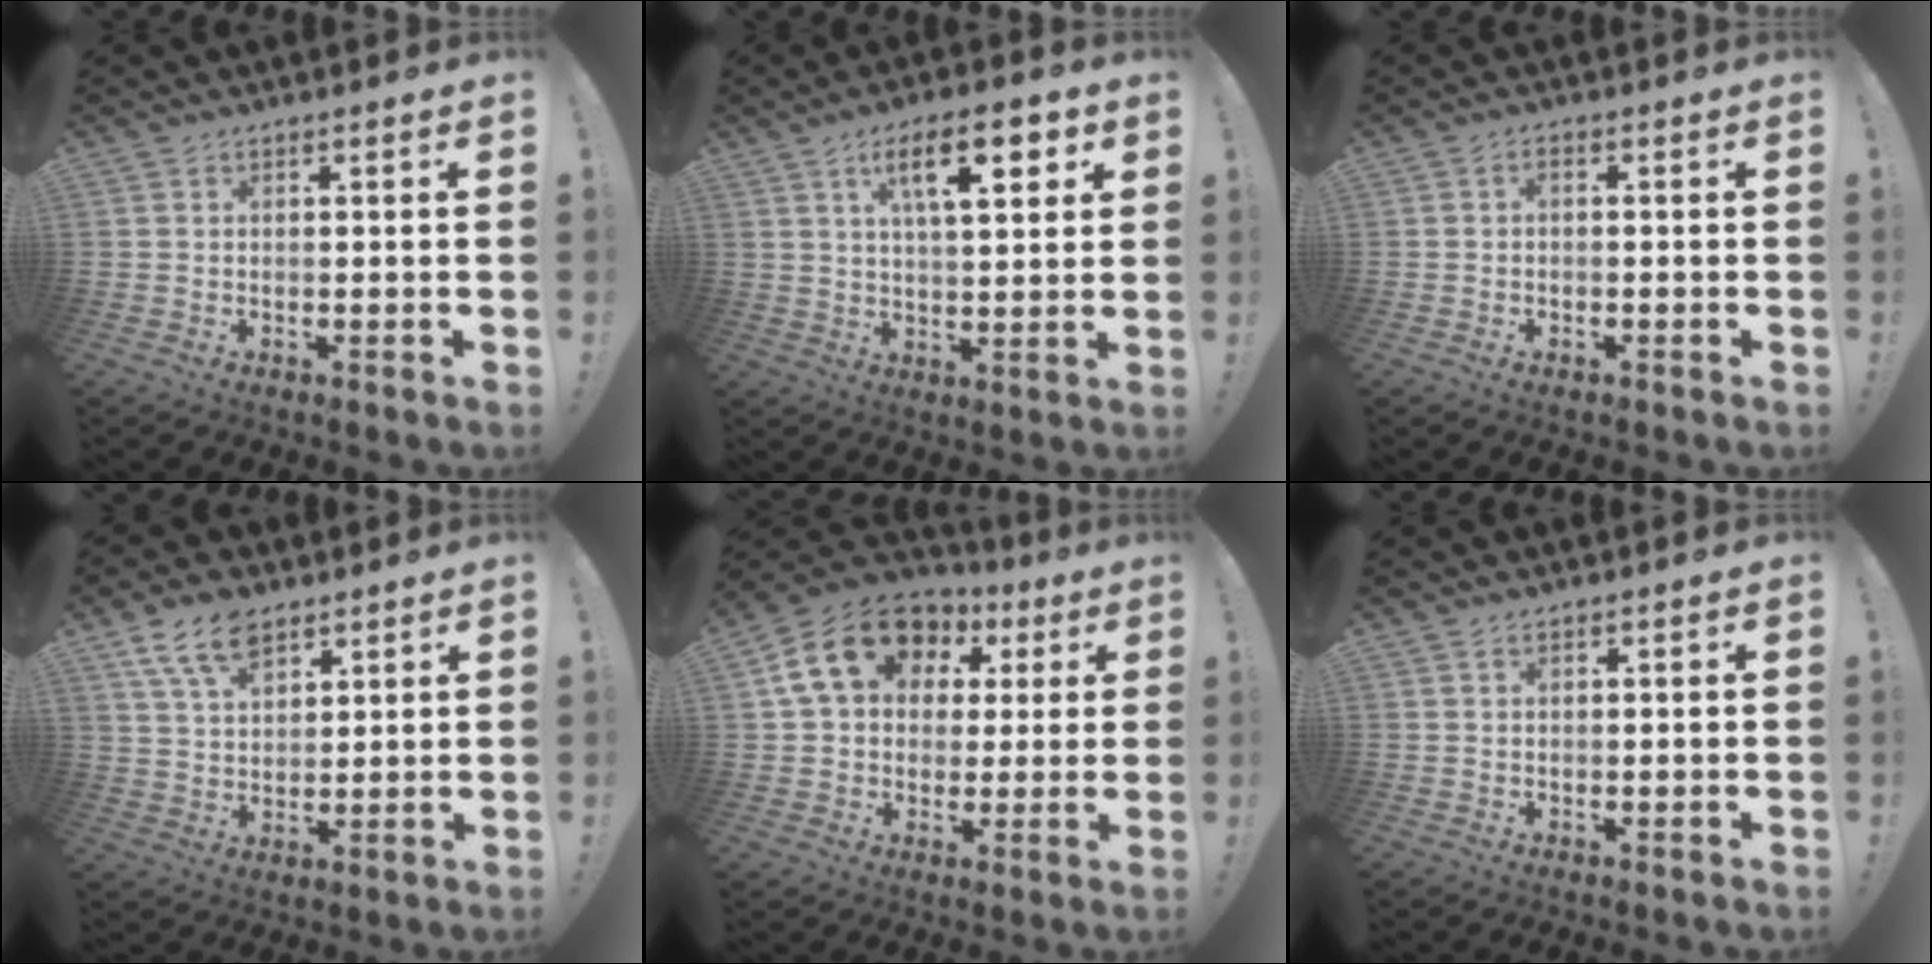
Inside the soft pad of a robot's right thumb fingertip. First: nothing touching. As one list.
[{"total": 13.2, "force": [5.3, 4.7, 11.2], "torque": [-0.175, 0.000, 0.081]}, {"total": 1.5, "force": [-0.8, 0.3, 1.2], "torque": [-0.021, 0.006, -0.015]}, {"total": 10.6, "force": [7.0, 5.7, 5.7], "torque": [-0.106, -0.025, 0.133]}, {"total": 17.5, "force": [6.9, 12.8, 9.9], "torque": [-0.155, -0.010, 0.130]}, {"total": 0.6, "force": [0.5, 0.2, 0.3], "torque": [0.002, -0.003, 0.009]}]